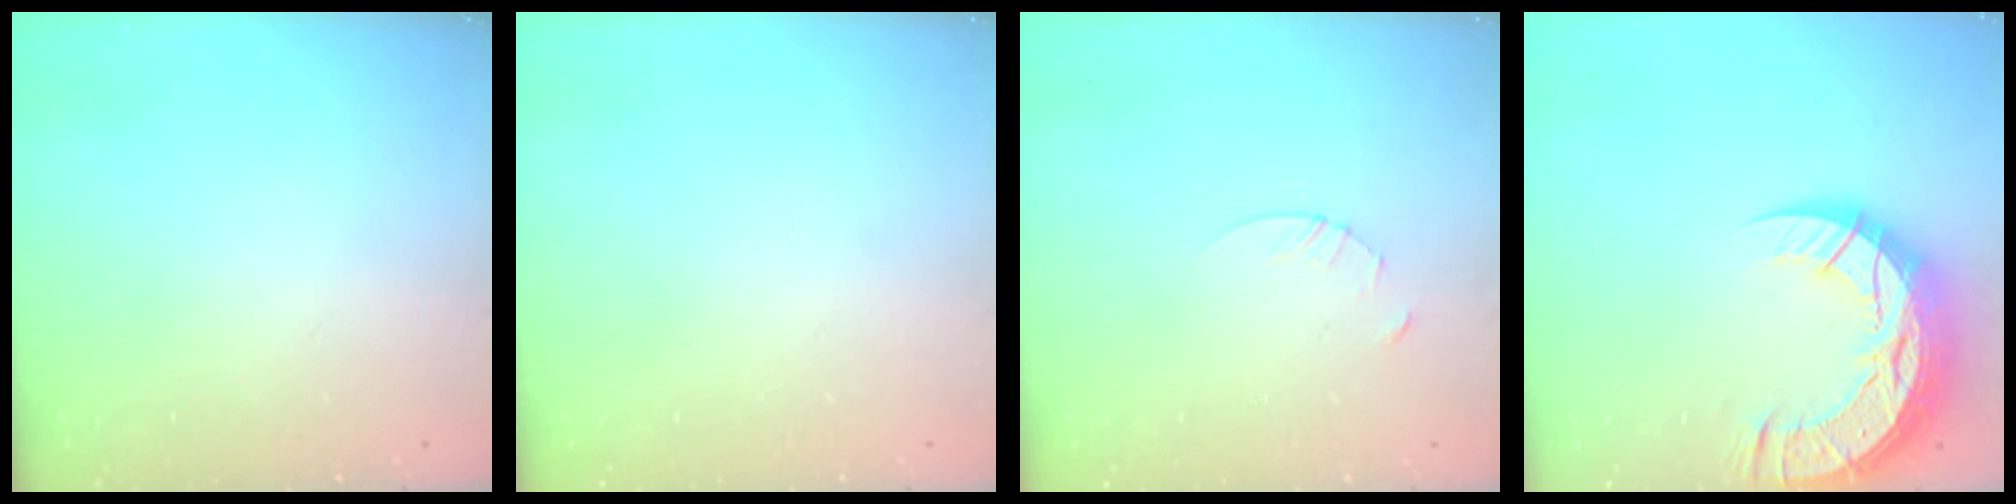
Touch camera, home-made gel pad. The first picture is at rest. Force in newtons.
{"total": 0.0}
{"total": 3.2, "press": 3.2, "slide": 0.3}
{"total": 19.2, "press": 19.1, "slide": 1.4}